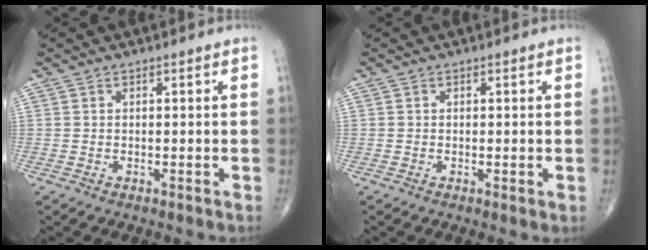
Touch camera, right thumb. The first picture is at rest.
{"total": 0.7, "force": [0.0, 0.2, 0.6], "torque": [-0.014, -0.004, -0.003]}